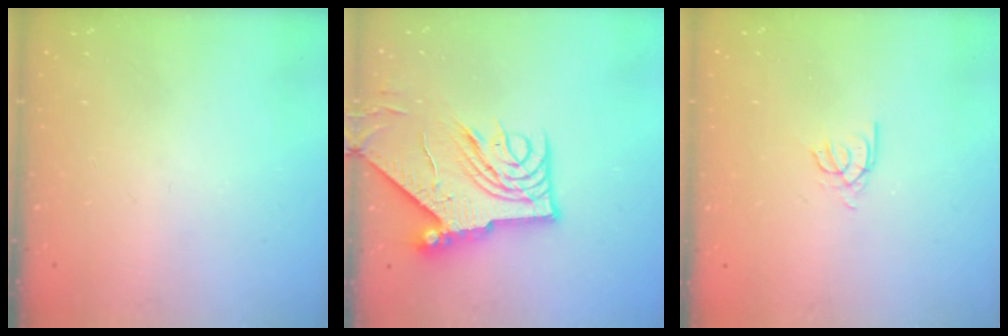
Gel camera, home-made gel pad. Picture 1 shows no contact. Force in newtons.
{"total": 14.4, "press": 14.4, "slide": 1.3}
{"total": 2.6, "press": 2.6, "slide": 0.2}